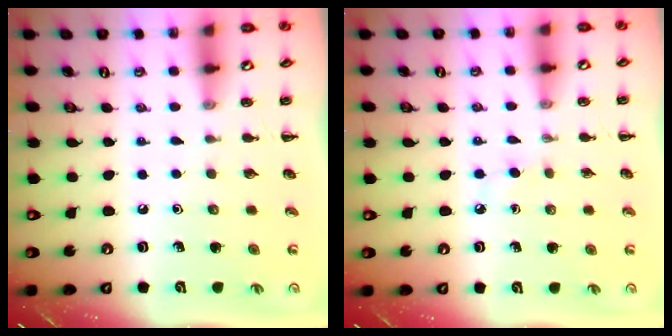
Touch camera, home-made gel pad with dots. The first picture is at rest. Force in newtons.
{"total": 2.4, "press": 2.2, "slide": 1.0}